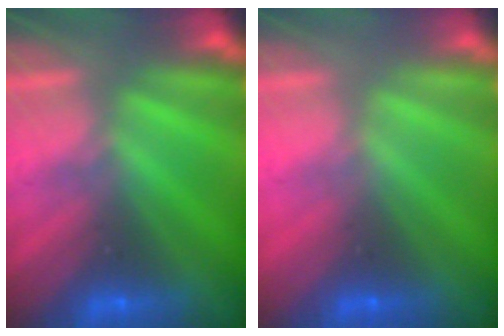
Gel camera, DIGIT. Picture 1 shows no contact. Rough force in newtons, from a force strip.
{"total": 3.1}